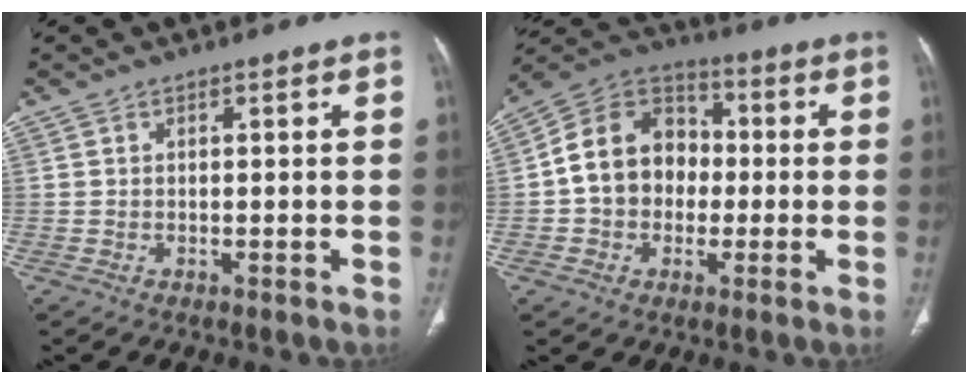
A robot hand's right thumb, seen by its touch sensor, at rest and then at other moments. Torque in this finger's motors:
{"motor_torque": [0.83, 0.90, 1.14, -0.78, 0.27]}